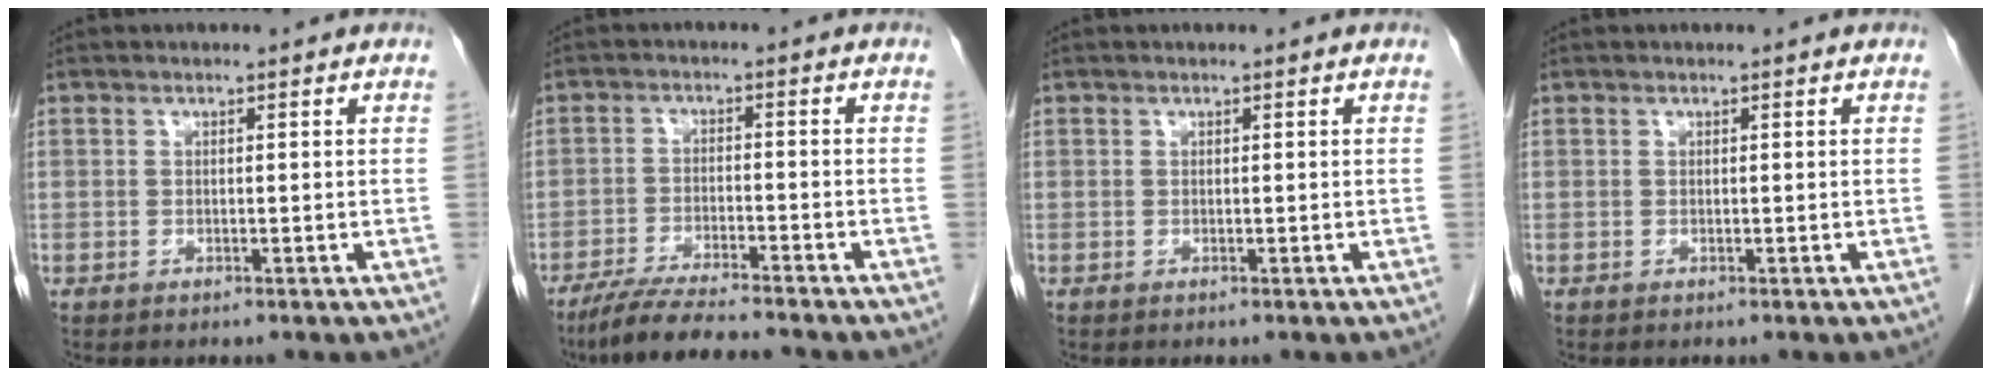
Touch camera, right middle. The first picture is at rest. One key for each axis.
{"total": 9.4, "fx": -8.1, "fy": 0.3, "fz": 4.6, "tx": -0.077, "ty": -0.027, "tz": -0.136}
{"total": 0.0}
{"total": 0.0}